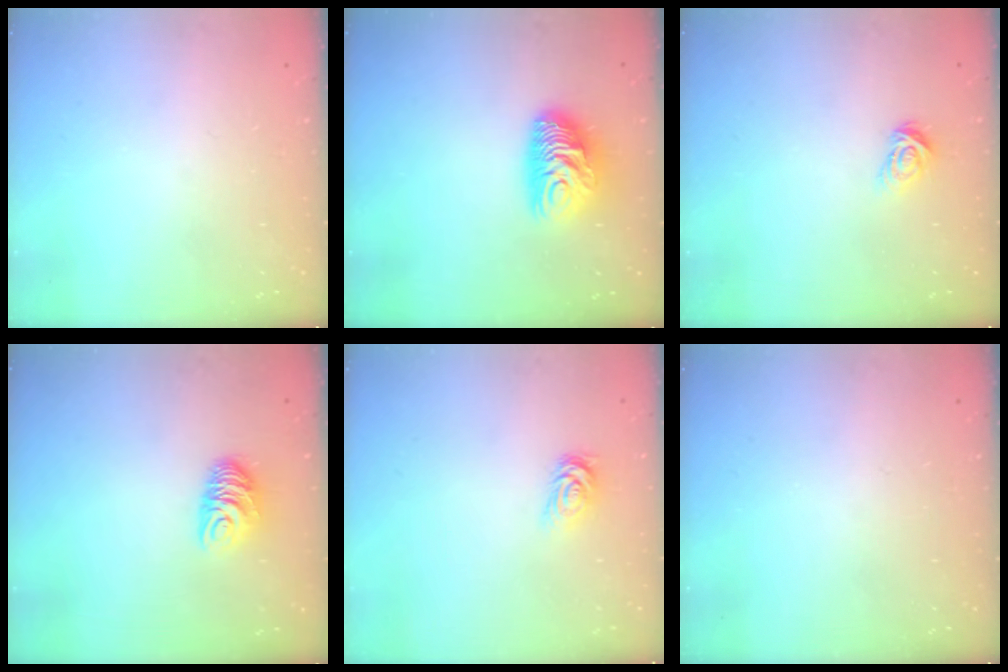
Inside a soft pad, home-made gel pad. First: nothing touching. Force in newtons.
{"total": 10.8, "press": 10.7, "slide": 1.0}
{"total": 4.0, "press": 3.9, "slide": 0.5}
{"total": 8.2, "press": 8.2, "slide": 0.5}
{"total": 3.2, "press": 3.2, "slide": 0.5}
{"total": 0.0}